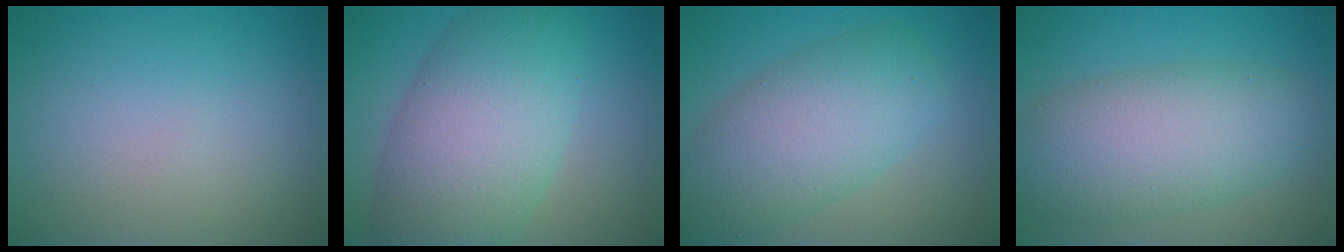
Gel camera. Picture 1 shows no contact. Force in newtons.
{"total": 10.2, "press": 10.2, "slide": 0.1}
{"total": 7.2, "press": 7.2, "slide": 0.0}
{"total": 8.1, "press": 8.1, "slide": 0.2}